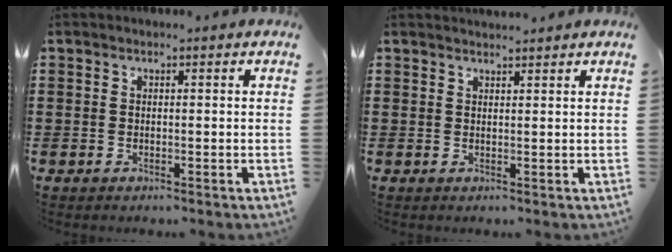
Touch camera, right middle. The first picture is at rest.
{"total": 1.4, "force": [1.4, 0.1, 0.1], "torque": [-0.004, 0.001, 0.026]}